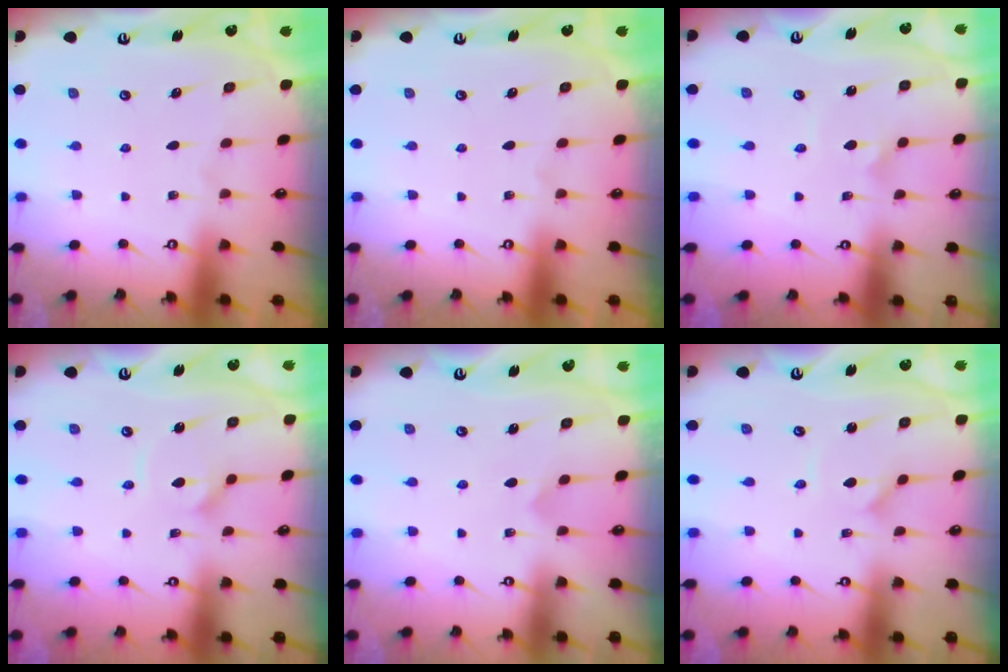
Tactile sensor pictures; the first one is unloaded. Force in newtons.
{"total": 0.0}
{"total": 2.2, "press": 2.2, "slide": 0.1}
{"total": 4.7, "press": 4.7, "slide": 0.5}
{"total": 3.5, "press": 3.5, "slide": 0.3}
{"total": 1.0, "press": 1.0, "slide": 0.2}